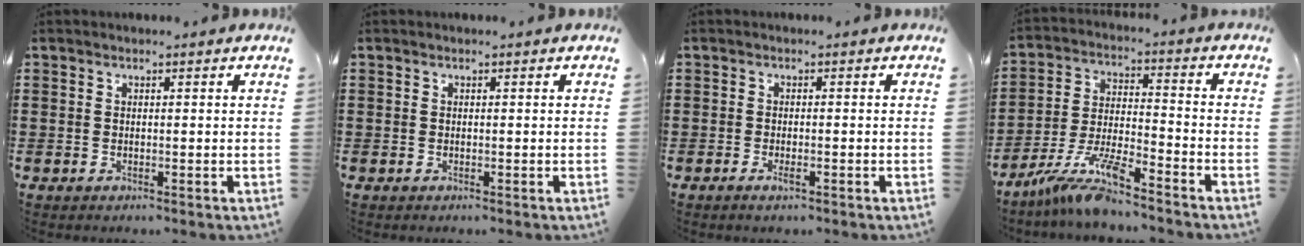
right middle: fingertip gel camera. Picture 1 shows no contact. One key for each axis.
{"total": 0.0}
{"total": 1.4, "fx": -0.7, "fy": 0.4, "fz": 1.2, "tx": -0.029, "ty": -0.005, "tz": -0.015}
{"total": 9.4, "fx": -8.1, "fy": 0.6, "fz": 4.8, "tx": -0.106, "ty": -0.004, "tz": -0.161}